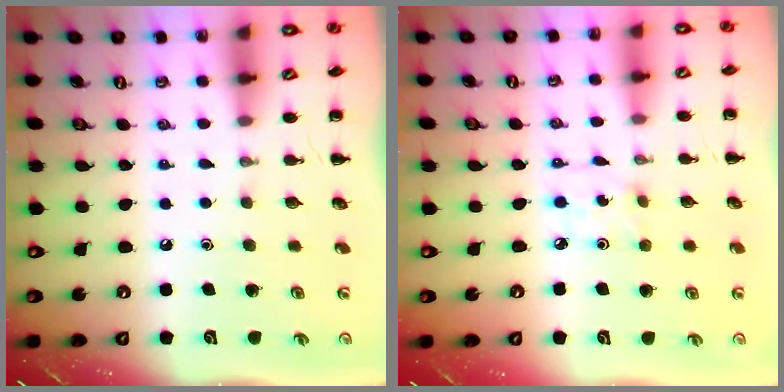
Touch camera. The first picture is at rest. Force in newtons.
{"total": 2.5, "press": 2.4, "slide": 0.8}